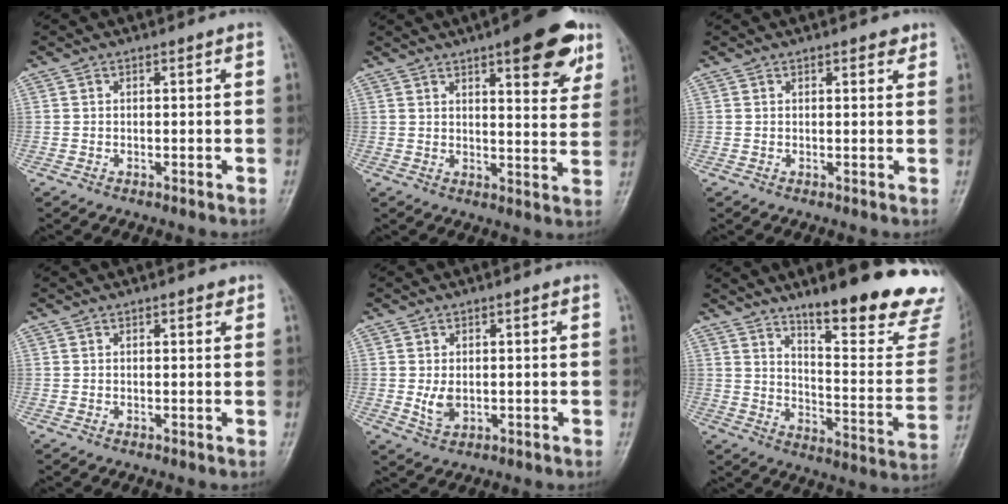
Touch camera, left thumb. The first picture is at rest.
{"total": 13.5, "force": [7.6, 4.3, 10.2], "torque": [-0.097, -0.031, 0.096]}
{"total": 1.8, "force": [1.2, 0.8, 1.0], "torque": [-0.003, -0.005, 0.012]}
{"total": 1.3, "force": [0.9, 0.6, 0.7], "torque": [-0.005, -0.003, 0.009]}
{"total": 3.3, "force": [0.1, 2.2, 2.5], "torque": [-0.042, -0.009, 0.007]}
{"total": 24.1, "force": [17.5, 5.3, 15.6], "torque": [-0.173, -0.106, 0.242]}